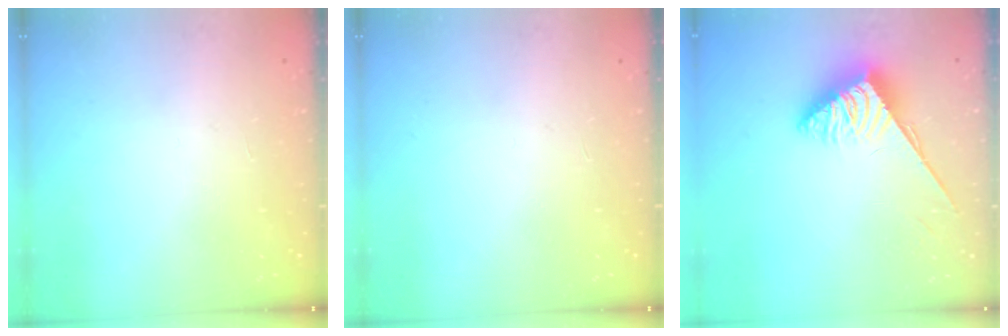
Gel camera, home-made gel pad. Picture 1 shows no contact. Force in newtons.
{"total": 0.0}
{"total": 3.8, "press": 3.8, "slide": 0.6}